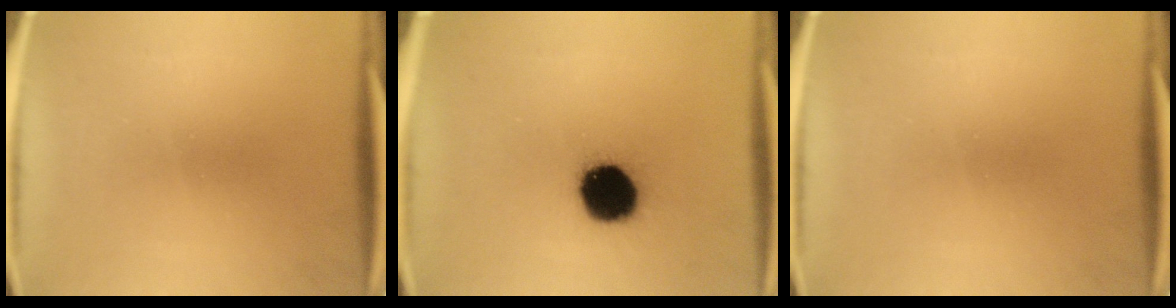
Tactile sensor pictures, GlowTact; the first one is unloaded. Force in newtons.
{"total": 16.0}
{"total": 0.0}